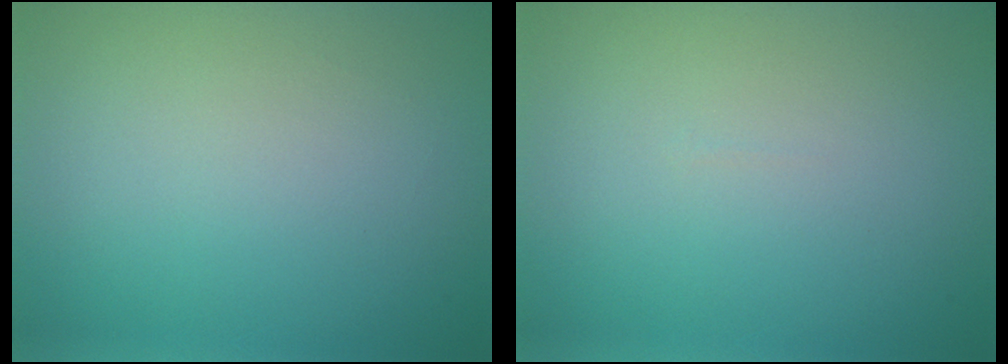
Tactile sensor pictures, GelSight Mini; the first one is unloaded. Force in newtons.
{"total": 0.0}